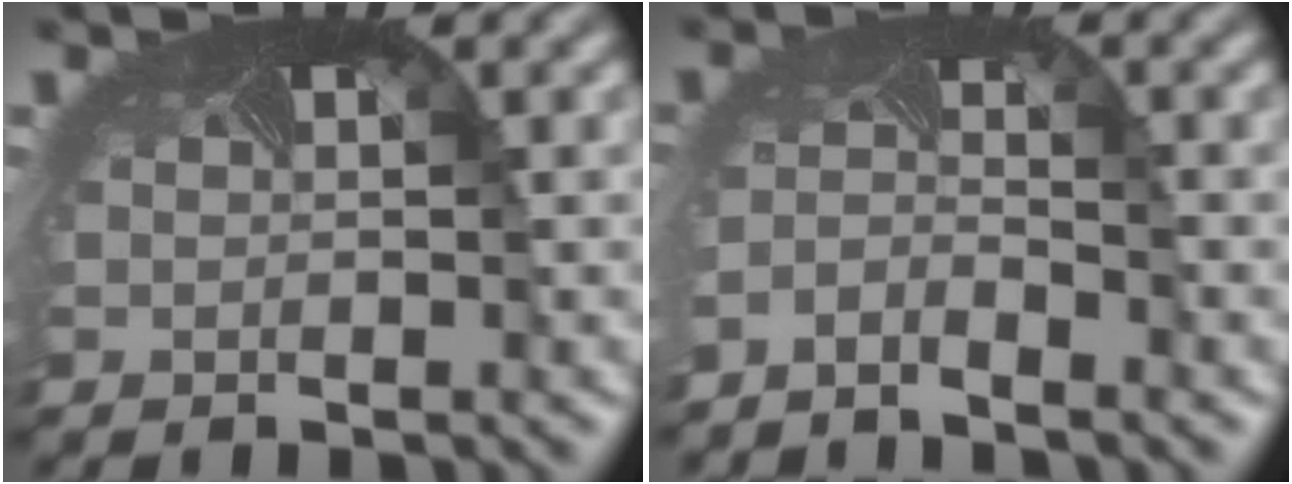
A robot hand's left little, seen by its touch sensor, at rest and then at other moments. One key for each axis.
{"total": 2.1, "fx": -2.1, "fy": -0.3, "fz": 0.0, "tx": -0.022, "ty": -0.014, "tz": -0.045}